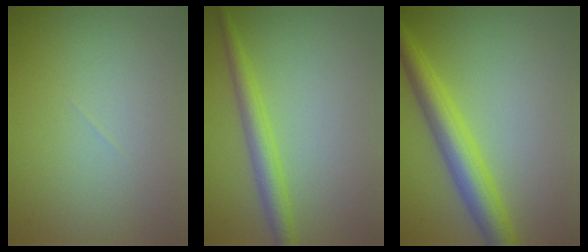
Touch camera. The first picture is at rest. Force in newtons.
{"total": 2.8, "press": 2.8, "slide": 0.2}
{"total": 5.0, "press": 5.0, "slide": 0.1}